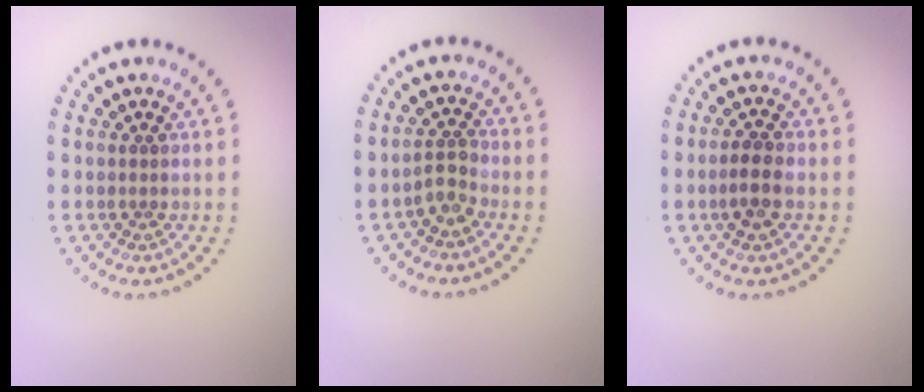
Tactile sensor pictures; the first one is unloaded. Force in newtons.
{"total": 1.8, "press": 1.5, "slide": 1.0}
{"total": 1.8, "press": 1.7, "slide": 0.5}